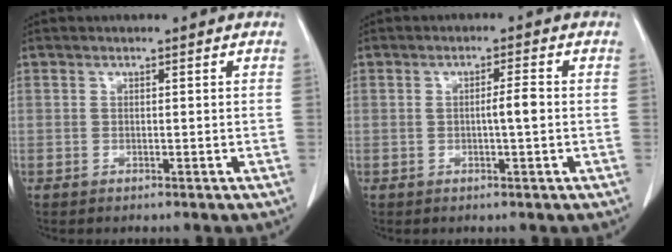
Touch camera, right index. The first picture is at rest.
{"total": 2.7, "force": [-0.1, 0.1, 2.7], "torque": [-0.046, 0.001, -0.004]}